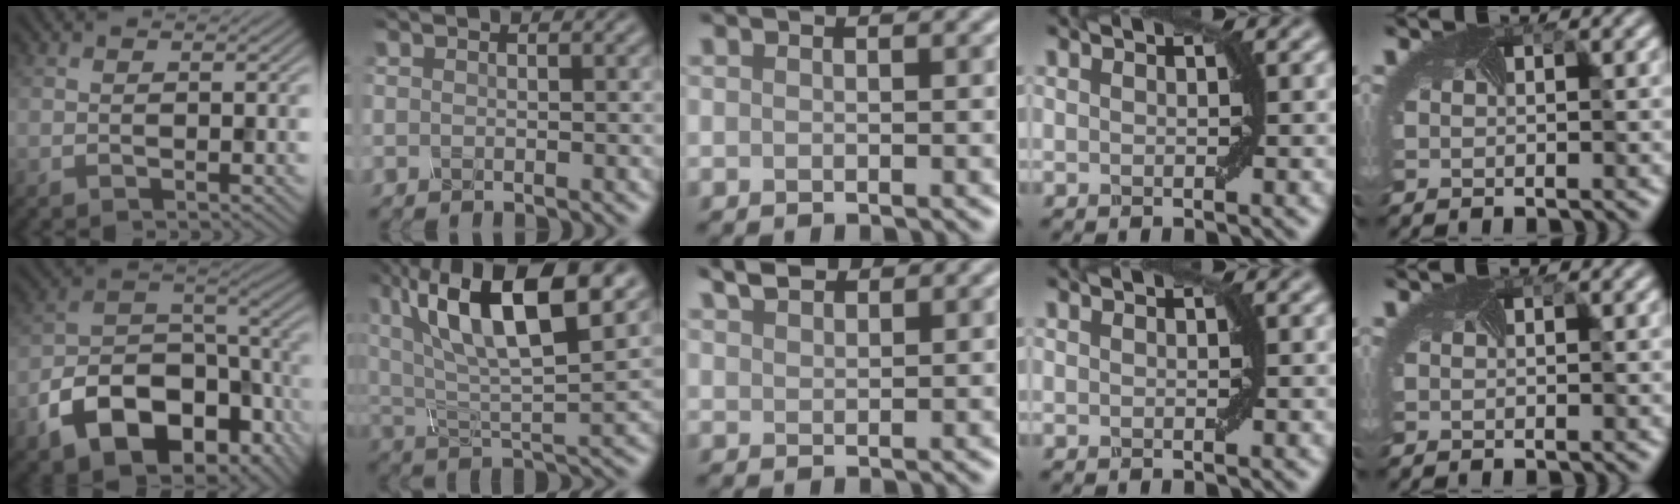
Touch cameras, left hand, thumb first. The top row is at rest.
{"thumb": {"total": 14.9, "force": [-8.0, 8.8, 9.0], "torque": [-0.176, -0.032, -0.141]}, "index": {"total": 12.7, "force": [5.9, 4.6, 10.2], "torque": [-0.170, 0.016, 0.094]}, "middle": {"total": 2.1, "force": [1.9, 0.6, 0.8], "torque": [-0.014, 0.006, 0.043]}}